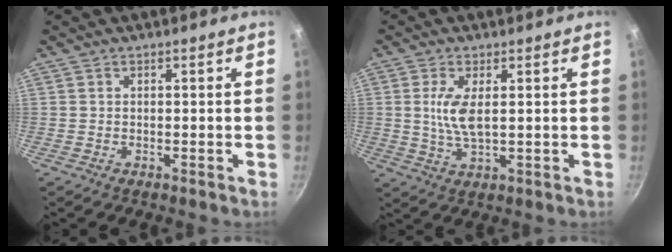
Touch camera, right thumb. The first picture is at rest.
{"total": 6.1, "force": [1.0, 2.2, 5.6], "torque": [-0.118, -0.004, 0.021]}